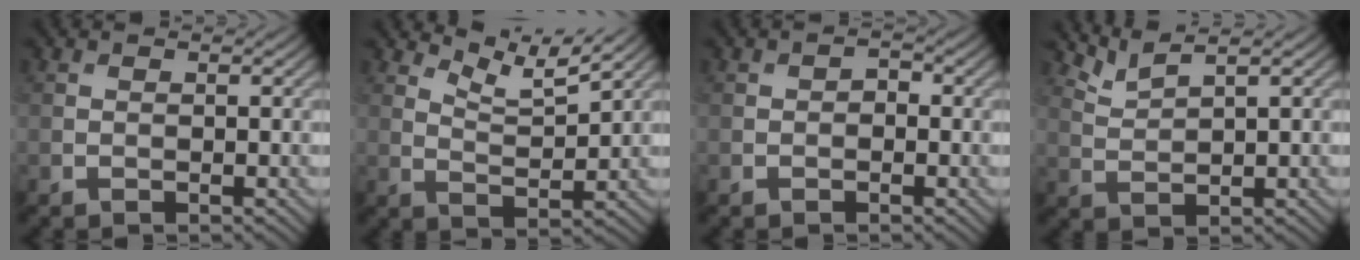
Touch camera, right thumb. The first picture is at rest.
{"total": 4.9, "force": [4.2, 0.8, 2.5], "torque": [-0.061, -0.003, 0.082]}
{"total": 1.2, "force": [-0.2, 0.9, 0.7], "torque": [-0.011, 0.000, -0.009]}
{"total": 2.8, "force": [2.4, 0.3, 1.5], "torque": [-0.037, 0.002, 0.061]}